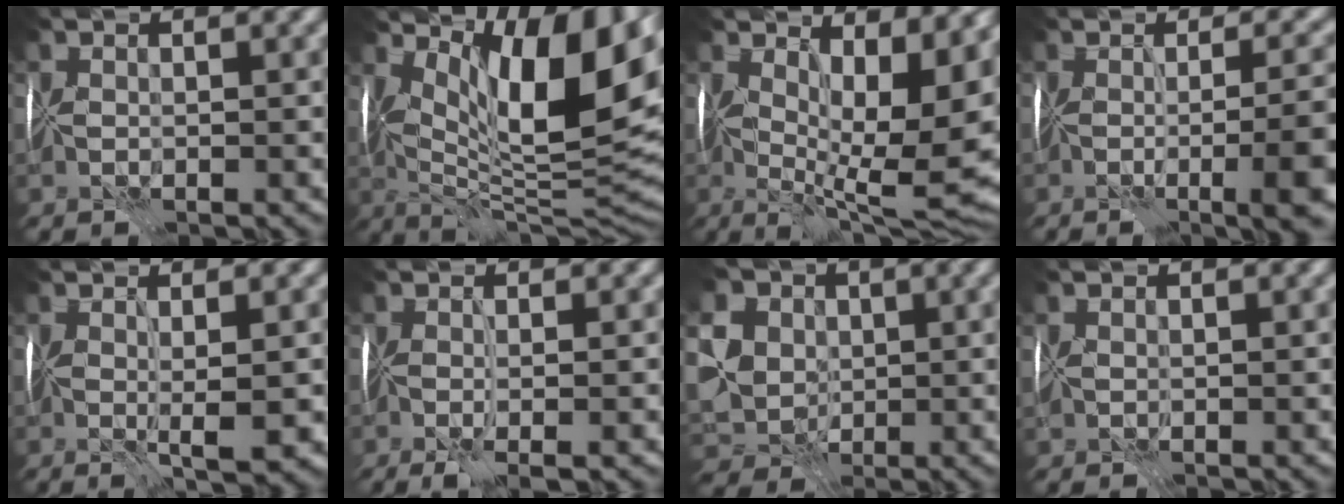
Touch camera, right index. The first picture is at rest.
{"total": 15.9, "force": [5.7, 6.0, 13.5], "torque": [-0.198, 0.004, 0.097]}
{"total": 14.4, "force": [2.5, 5.8, 12.9], "torque": [-0.180, -0.018, 0.065]}
{"total": 9.1, "force": [-2.0, 2.7, 8.5], "torque": [-0.083, -0.007, -0.023]}
{"total": 3.2, "force": [0.1, 0.5, 3.1], "torque": [-0.049, -0.003, 0.003]}
{"total": 3.7, "force": [-1.0, 1.0, 3.4], "torque": [-0.049, -0.016, -0.012]}
{"total": 11.4, "force": [2.6, 9.5, 5.8], "torque": [-0.127, 0.016, 0.021]}
{"total": 0.8, "force": [0.3, 0.7, 0.4], "torque": [-0.009, 0.005, 0.006]}